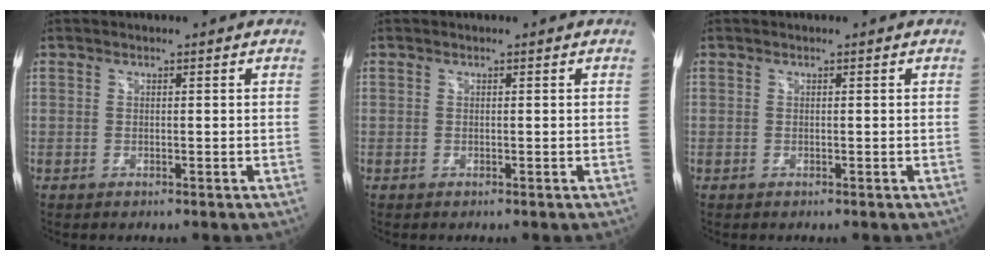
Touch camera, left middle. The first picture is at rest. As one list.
[{"total": 0.0}, {"total": 0.0}]